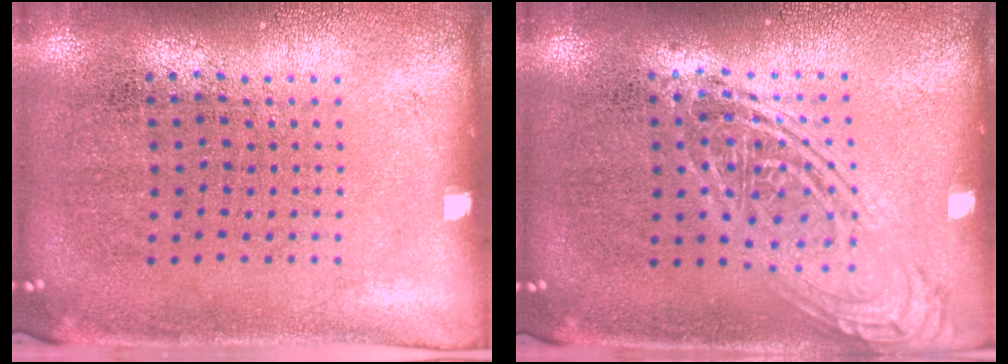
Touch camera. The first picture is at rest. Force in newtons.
{"total": 2.4, "press": 2.4, "slide": 0.2}